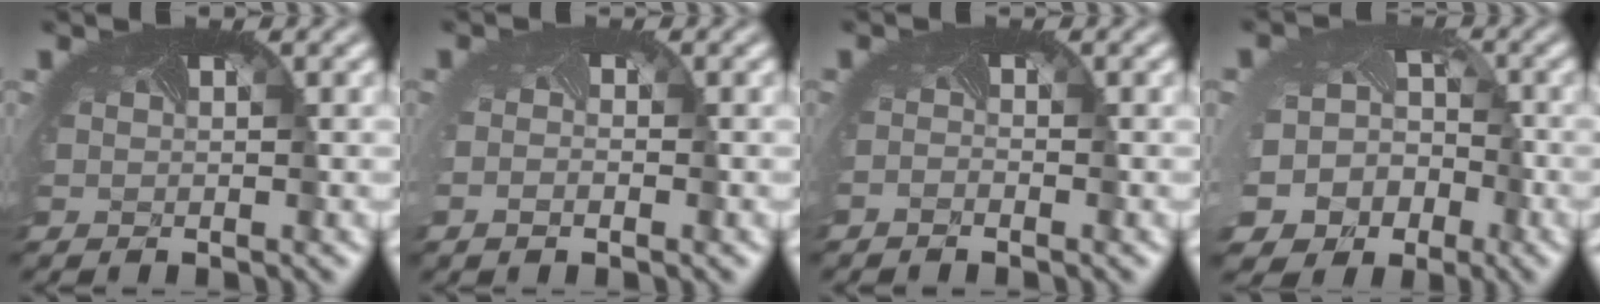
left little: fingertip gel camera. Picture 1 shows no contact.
{"total": 1.2, "force": [-0.8, 0.5, 0.7], "torque": [-0.009, -0.005, -0.008]}
{"total": 0.9, "force": [-0.9, -0.3, -0.3], "torque": [-0.002, -0.005, -0.016]}
{"total": 12.4, "force": [-6.0, 10.2, 3.8], "torque": [-0.101, -0.056, -0.085]}